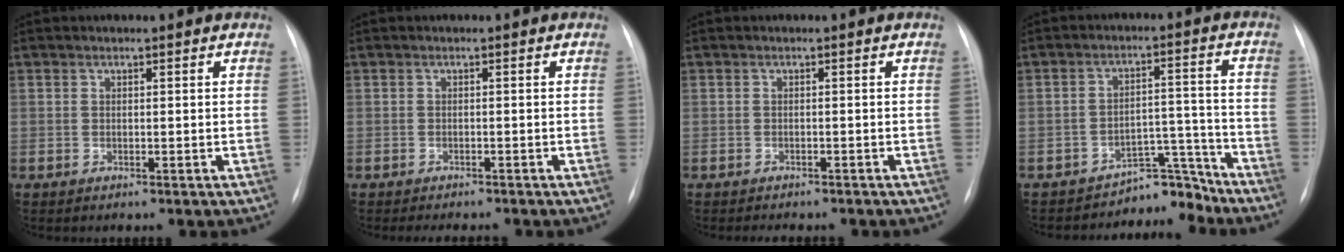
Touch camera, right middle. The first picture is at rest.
{"total": 4.1, "force": [-3.7, 1.0, 1.7], "torque": [-0.018, -0.004, -0.042]}
{"total": 4.4, "force": [-3.8, 1.3, 1.7], "torque": [-0.023, -0.003, -0.039]}
{"total": 6.2, "force": [-6.0, 1.7, -0.5], "torque": [0.022, 0.059, -0.087]}